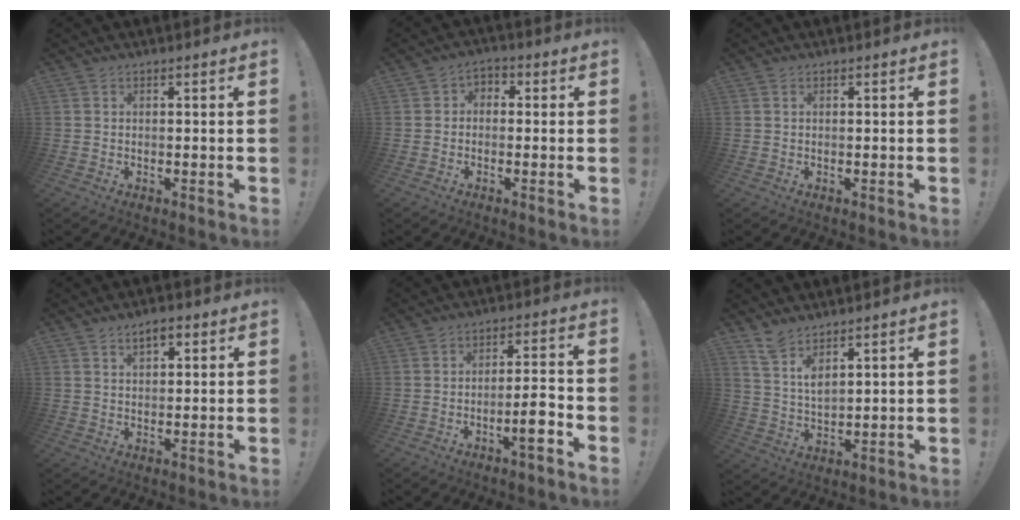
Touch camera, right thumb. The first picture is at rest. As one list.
[{"total": 2.9, "force": [-1.8, 1.9, 1.3], "torque": [-0.018, 0.011, -0.034]}, {"total": 0.0}, {"total": 3.8, "force": [2.2, 1.8, 2.5], "torque": [-0.034, -0.007, 0.036]}, {"total": 7.8, "force": [-4.0, 1.4, 6.6], "torque": [-0.097, 0.016, -0.065]}, {"total": 7.1, "force": [5.8, 2.2, 3.4], "torque": [-0.066, -0.034, 0.107]}]